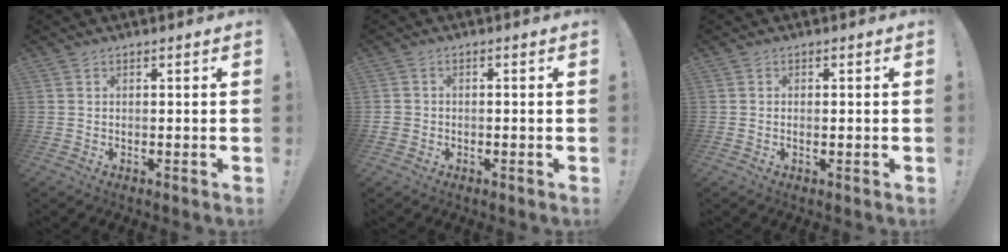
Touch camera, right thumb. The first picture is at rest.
{"total": 1.9, "force": [-1.1, 1.3, 0.8], "torque": [-0.014, 0.009, -0.019]}
{"total": 0.8, "force": [-0.2, 0.1, 0.8], "torque": [-0.009, -0.003, -0.005]}